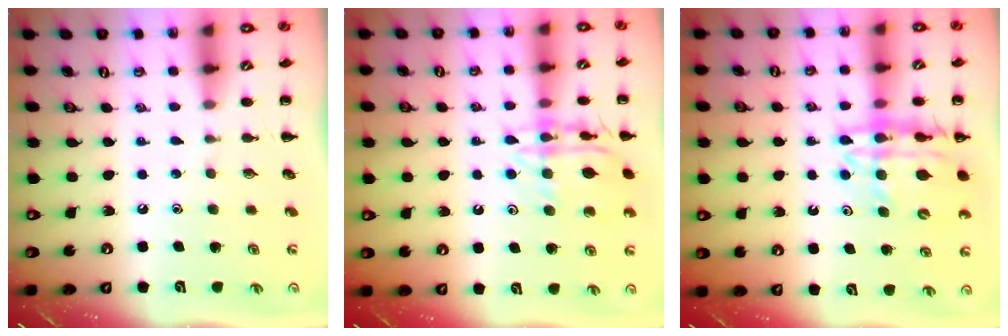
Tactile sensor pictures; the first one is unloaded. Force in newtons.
{"total": 13.6, "press": 13.5, "slide": 1.2}
{"total": 15.8, "press": 15.4, "slide": 3.8}